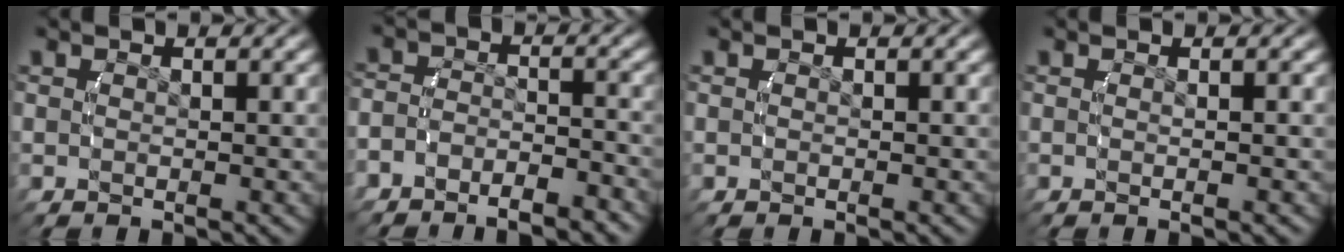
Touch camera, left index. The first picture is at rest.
{"total": 4.6, "force": [-3.8, 2.2, 1.2], "torque": [-0.022, -0.008, -0.066]}
{"total": 0.0}
{"total": 0.9, "force": [-0.5, -0.3, 0.7], "torque": [-0.016, 0.003, -0.009]}